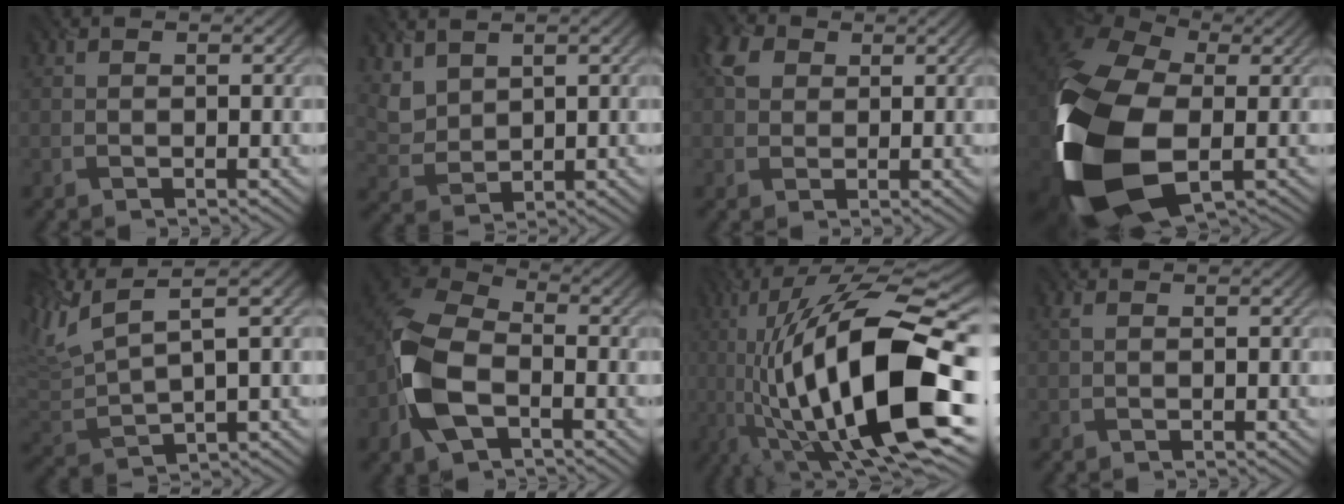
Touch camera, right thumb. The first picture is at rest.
{"total": 4.3, "force": [2.8, 2.5, 2.0], "torque": [-0.059, -0.006, 0.067]}
{"total": 3.8, "force": [1.3, 3.1, 1.9], "torque": [-0.047, 0.009, 0.020]}
{"total": 19.0, "force": [-4.1, 12.3, 13.9], "torque": [-0.339, -0.044, -0.066]}
{"total": 9.1, "force": [4.4, 2.9, 7.5], "torque": [-0.186, 0.022, 0.088]}
{"total": 10.5, "force": [-3.3, 6.4, 7.6], "torque": [-0.186, -0.007, -0.076]}
{"total": 20.2, "force": [-3.6, 6.3, 18.9], "torque": [-0.351, 0.017, -0.067]}
{"total": 0.8, "force": [0.3, 0.4, 0.6], "torque": [-0.020, 0.003, 0.004]}